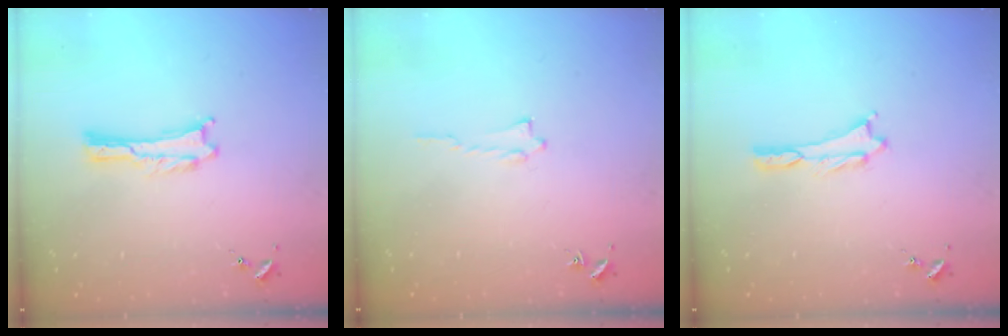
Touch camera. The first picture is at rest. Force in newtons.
{"total": 0.6, "press": 0.6, "slide": 0.1}
{"total": 0.0}